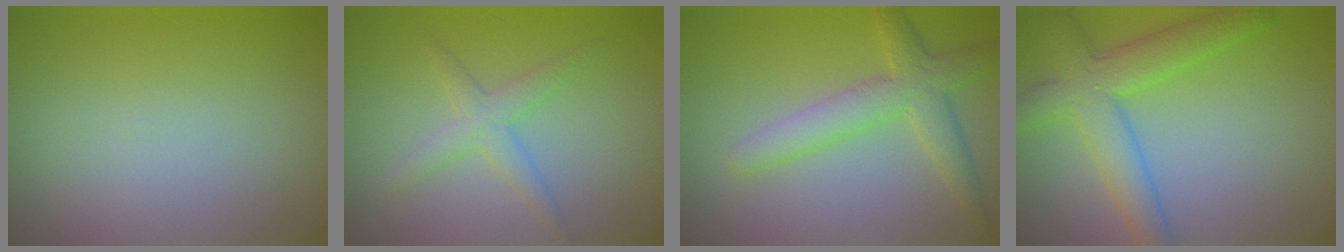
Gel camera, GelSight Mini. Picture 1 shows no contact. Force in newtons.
{"total": 2.4, "press": 2.4, "slide": 0.1}
{"total": 4.0, "press": 4.0, "slide": 0.2}
{"total": 5.7, "press": 5.7, "slide": 0.2}